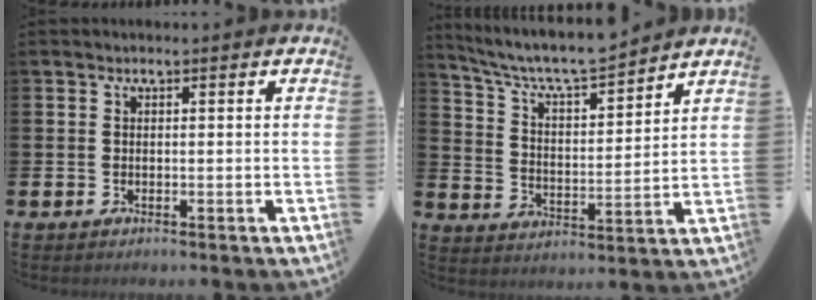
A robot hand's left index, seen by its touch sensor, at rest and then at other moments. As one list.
[{"total": 7.4, "force": [7.0, 0.9, 2.2], "torque": [-0.080, -0.050, 0.122]}]